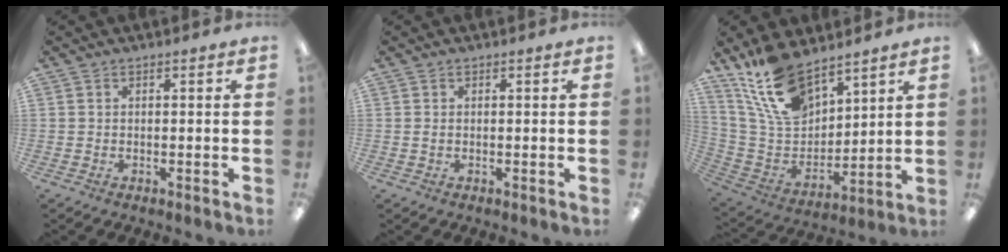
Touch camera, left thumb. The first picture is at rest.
{"total": 0.7, "force": [0.1, 0.3, 0.6], "torque": [-0.013, 0.002, 0.001]}
{"total": 16.5, "force": [12.0, 7.9, 8.2], "torque": [-0.176, -0.053, 0.227]}